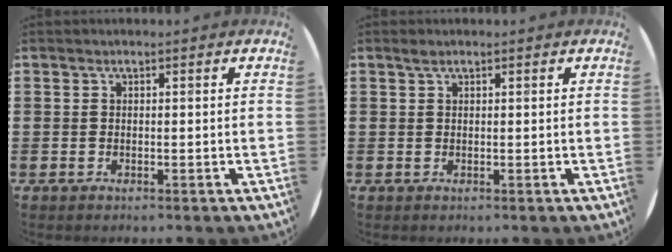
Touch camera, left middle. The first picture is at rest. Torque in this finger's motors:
{"motor_torque": [0.22, -0.11, -0.19, -0.03]}